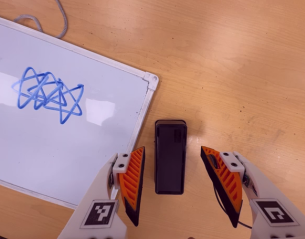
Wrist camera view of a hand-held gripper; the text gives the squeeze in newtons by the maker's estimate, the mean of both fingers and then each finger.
{"total": 0.0}